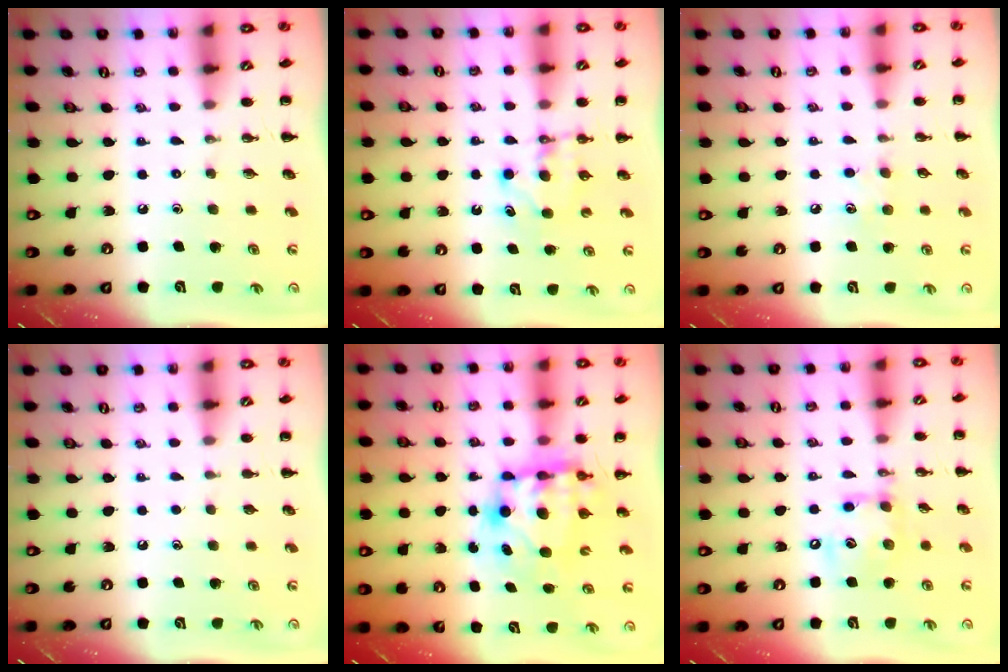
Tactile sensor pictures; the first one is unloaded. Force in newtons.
{"total": 5.0, "press": 4.8, "slide": 1.3}
{"total": 6.1, "press": 5.9, "slide": 1.5}
{"total": 0.8, "press": 0.8, "slide": 0.1}
{"total": 10.0, "press": 9.8, "slide": 1.9}
{"total": 12.2, "press": 12.1, "slide": 1.8}